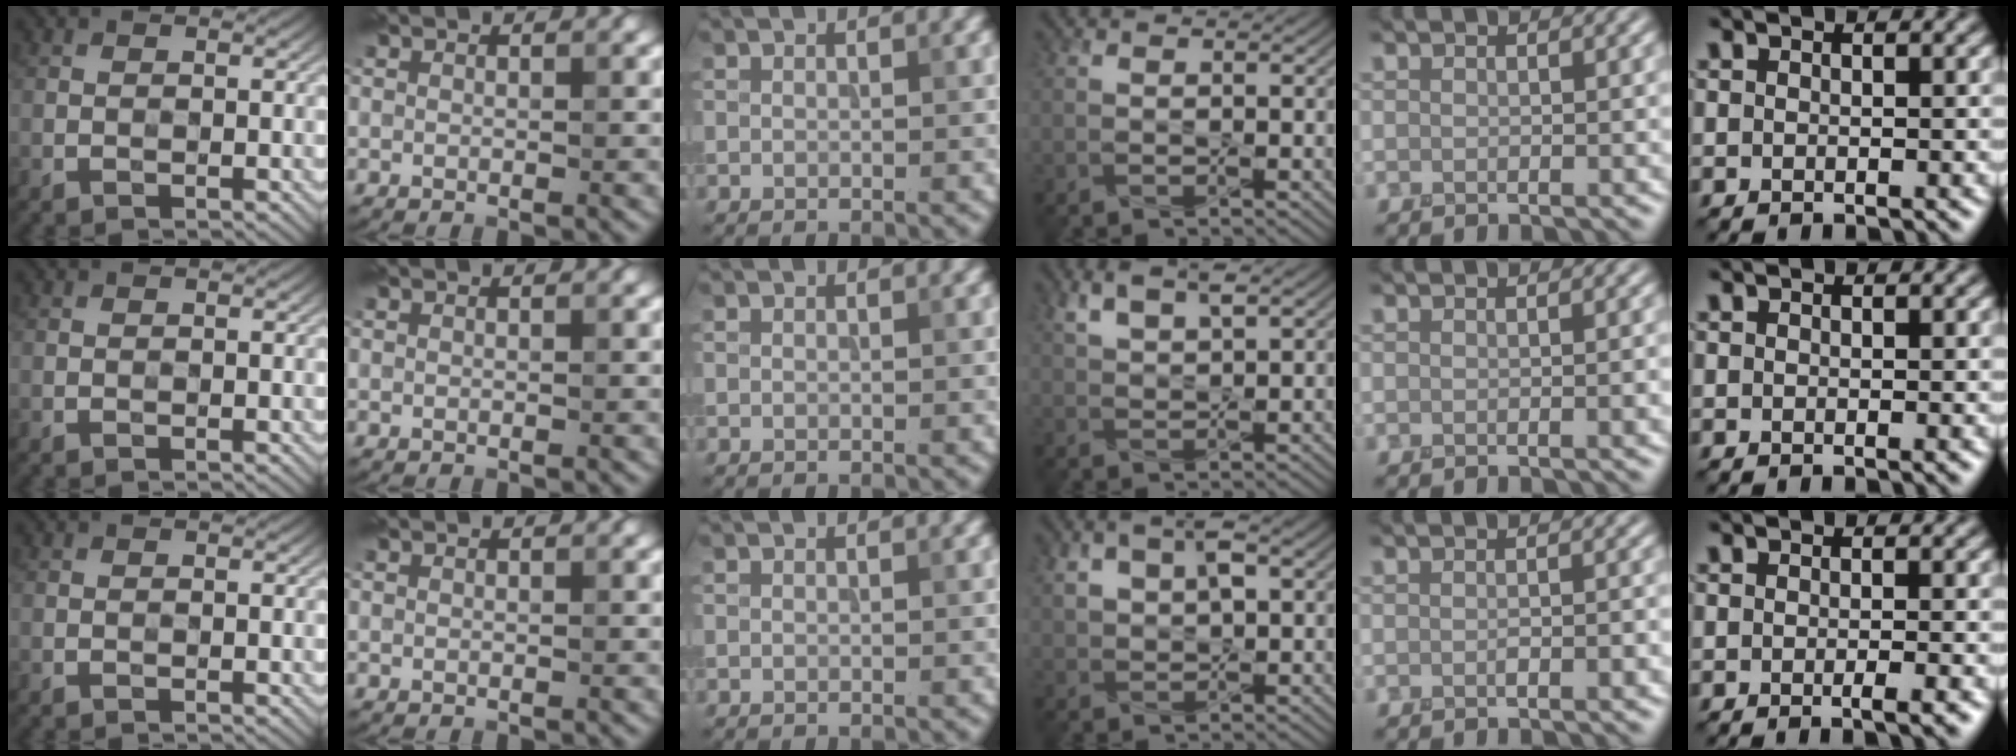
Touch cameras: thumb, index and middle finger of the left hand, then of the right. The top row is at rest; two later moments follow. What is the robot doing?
{"motion": "squeeze", "object": "air blower"}